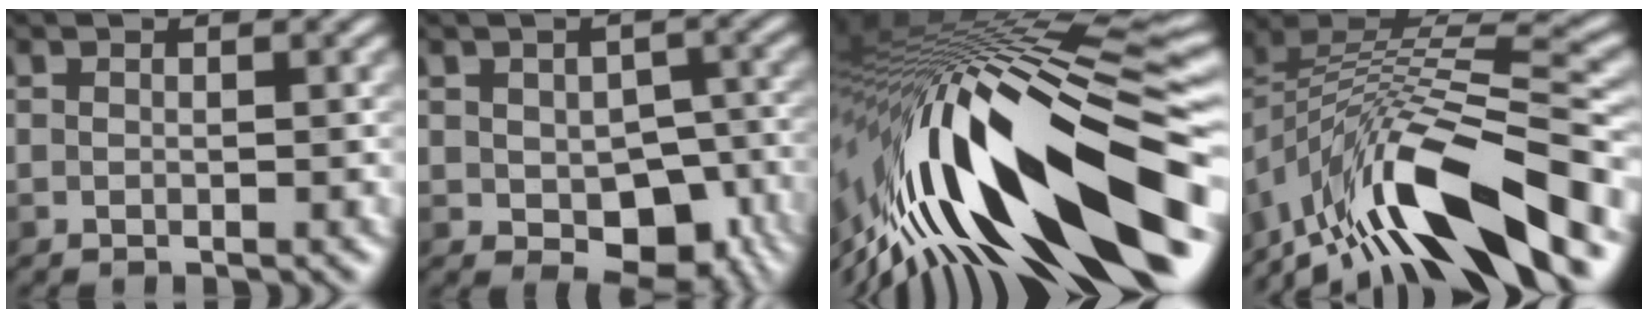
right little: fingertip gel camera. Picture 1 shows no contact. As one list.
[{"total": 5.5, "force": [-2.2, 3.6, 3.6], "torque": [-0.054, -0.010, -0.026]}, {"total": 16.7, "force": [-5.4, 4.5, 15.2], "torque": [-0.267, 0.032, -0.104]}, {"total": 13.4, "force": [-9.1, 4.1, 8.9], "torque": [-0.168, 0.019, -0.158]}]